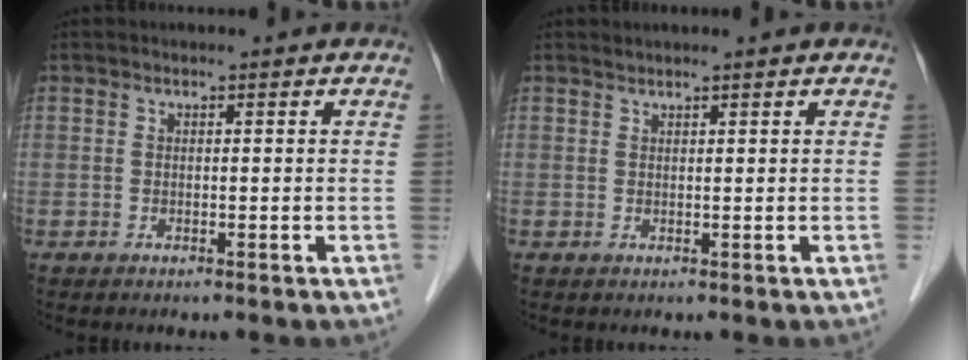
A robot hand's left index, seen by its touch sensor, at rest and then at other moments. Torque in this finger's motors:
{"motor_torque": [0.14, -0.14, -0.06, -0.01]}